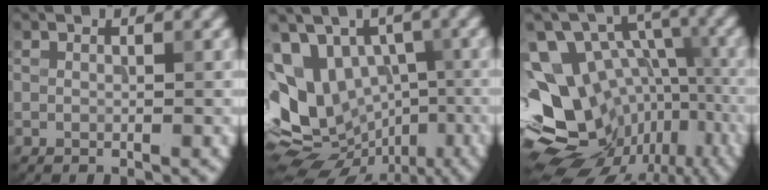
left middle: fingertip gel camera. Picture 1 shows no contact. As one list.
[{"total": 12.3, "force": [-0.9, 9.5, 7.7], "torque": [-0.133, -0.004, -0.002]}, {"total": 14.8, "force": [-4.3, 11.3, 8.6], "torque": [-0.152, 0.010, -0.021]}]